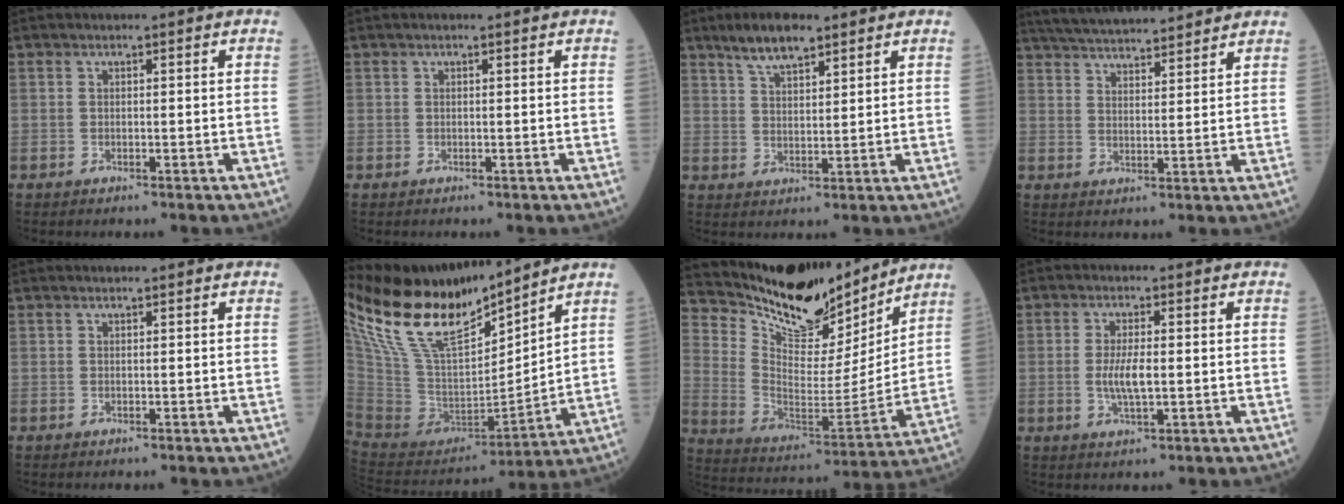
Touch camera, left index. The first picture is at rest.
{"total": 0.5, "force": [0.4, -0.1, 0.3], "torque": [-0.010, 0.002, 0.008]}
{"total": 6.3, "force": [4.8, 1.7, 3.8], "torque": [-0.079, 0.010, 0.091]}
{"total": 15.6, "force": [14.2, 2.2, 6.0], "torque": [-0.103, 0.032, 0.216]}
{"total": 0.0}
{"total": 19.8, "force": [16.6, 3.6, 10.1], "torque": [-0.208, 0.000, 0.325]}
{"total": 17.6, "force": [16.1, 4.4, 5.7], "torque": [-0.115, -0.032, 0.269]}
{"total": 4.2, "force": [-0.3, 0.9, 4.1], "torque": [-0.088, -0.006, -0.005]}